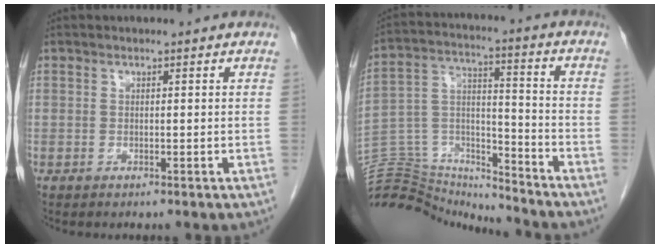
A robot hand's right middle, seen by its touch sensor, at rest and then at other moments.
{"total": 16.7, "force": [-16.5, 2.0, 1.8], "torque": [-0.033, 0.055, -0.275]}